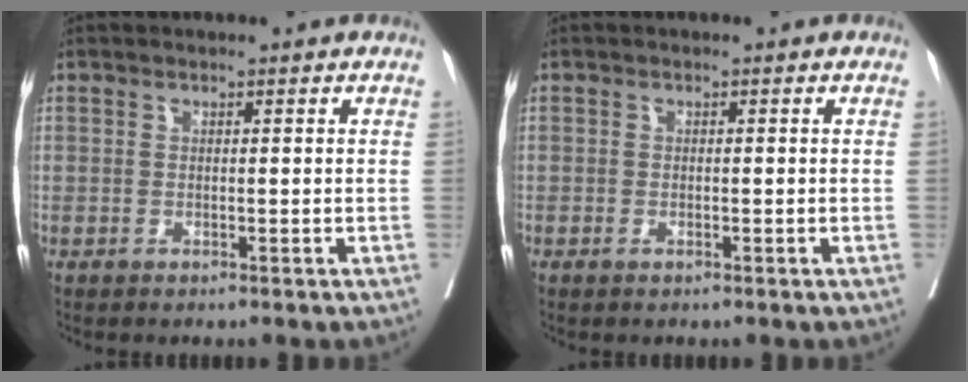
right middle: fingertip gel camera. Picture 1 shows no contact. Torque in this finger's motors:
{"motor_torque": [-0.03, -0.05, -0.02, 0.01]}